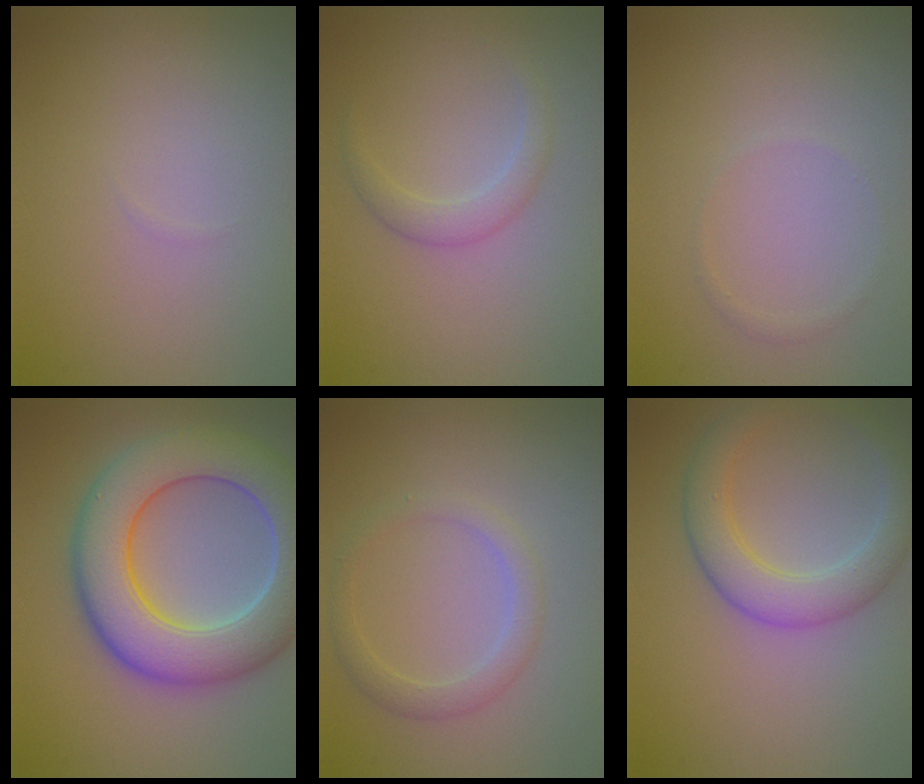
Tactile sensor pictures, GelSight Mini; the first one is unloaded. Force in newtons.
{"total": 1.7, "press": 1.7, "slide": 0.0}
{"total": 0.6, "press": 0.6, "slide": 0.1}
{"total": 10.3, "press": 10.3, "slide": 0.7}
{"total": 2.2, "press": 2.2, "slide": 0.2}
{"total": 4.3, "press": 4.3, "slide": 0.2}